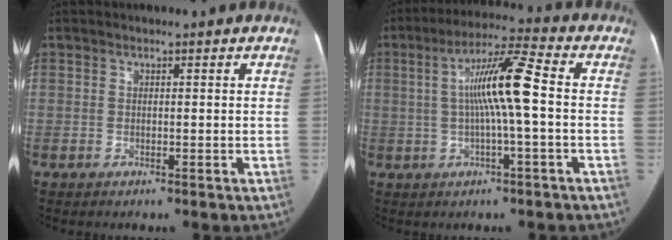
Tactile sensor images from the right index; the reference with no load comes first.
{"total": 9.9, "force": [0.1, 0.0, 9.9], "torque": [-0.181, 0.016, -0.003]}